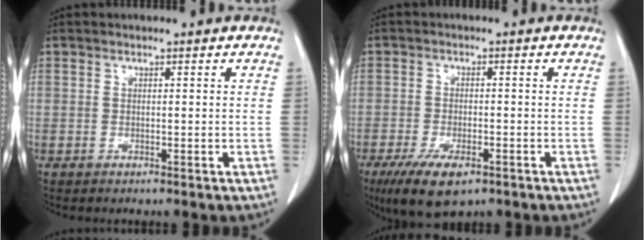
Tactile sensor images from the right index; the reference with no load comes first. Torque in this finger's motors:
{"motor_torque": [0.47, -0.49, 0.15, 0.02]}